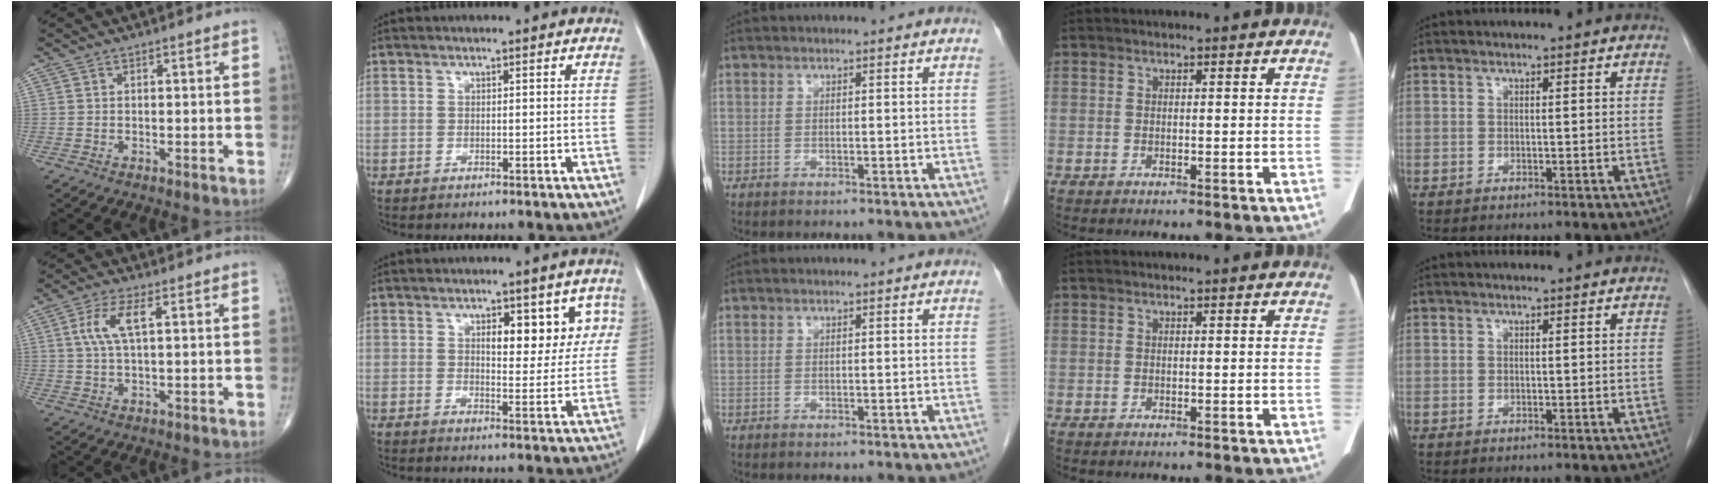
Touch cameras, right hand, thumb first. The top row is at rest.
{"thumb": {"total": 6.1, "force": [1.6, 1.9, 5.5], "torque": [-0.133, 0.007, 0.035]}, "index": {"total": 8.0, "force": [3.1, 3.7, 6.3], "torque": [-0.063, 0.013, 0.039]}, "middle": {"total": 0.6, "force": [0.3, -0.3, -0.3], "torque": [0.001, -0.001, 0.003]}}